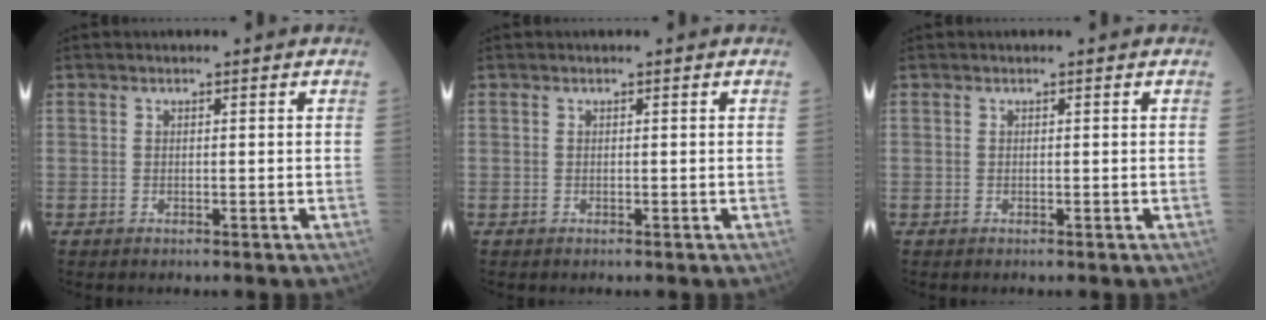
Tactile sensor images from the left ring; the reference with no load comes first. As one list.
[{"total": 0.0}, {"total": 0.0}]